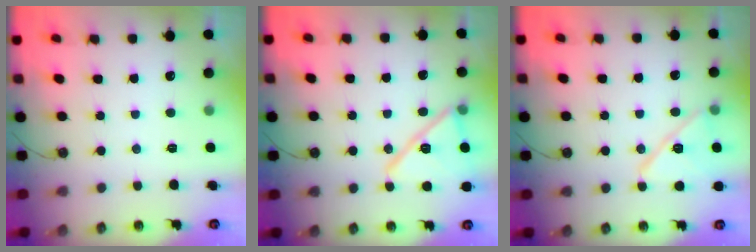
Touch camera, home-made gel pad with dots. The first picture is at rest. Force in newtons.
{"total": 16.4, "press": 15.6, "slide": 5.0}
{"total": 13.5, "press": 13.5, "slide": 0.4}